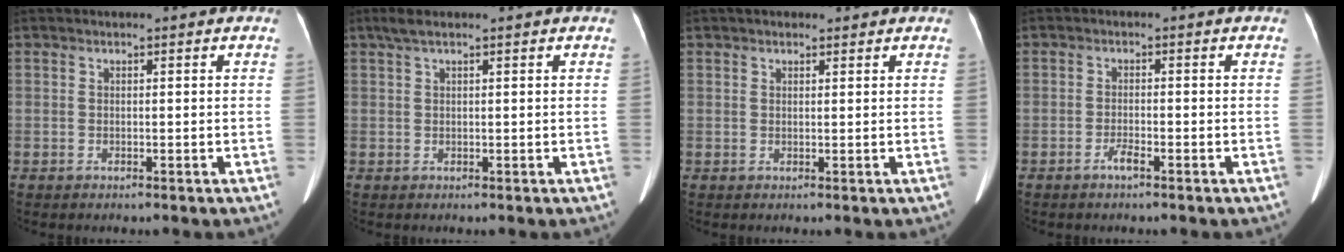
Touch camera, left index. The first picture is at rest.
{"total": 2.1, "force": [1.4, 0.2, 1.5], "torque": [-0.039, 0.017, 0.028]}
{"total": 2.2, "force": [1.7, 1.1, 1.0], "torque": [-0.017, 0.019, 0.021]}
{"total": 1.7, "force": [-1.3, 0.1, 1.1], "torque": [-0.024, -0.004, -0.025]}